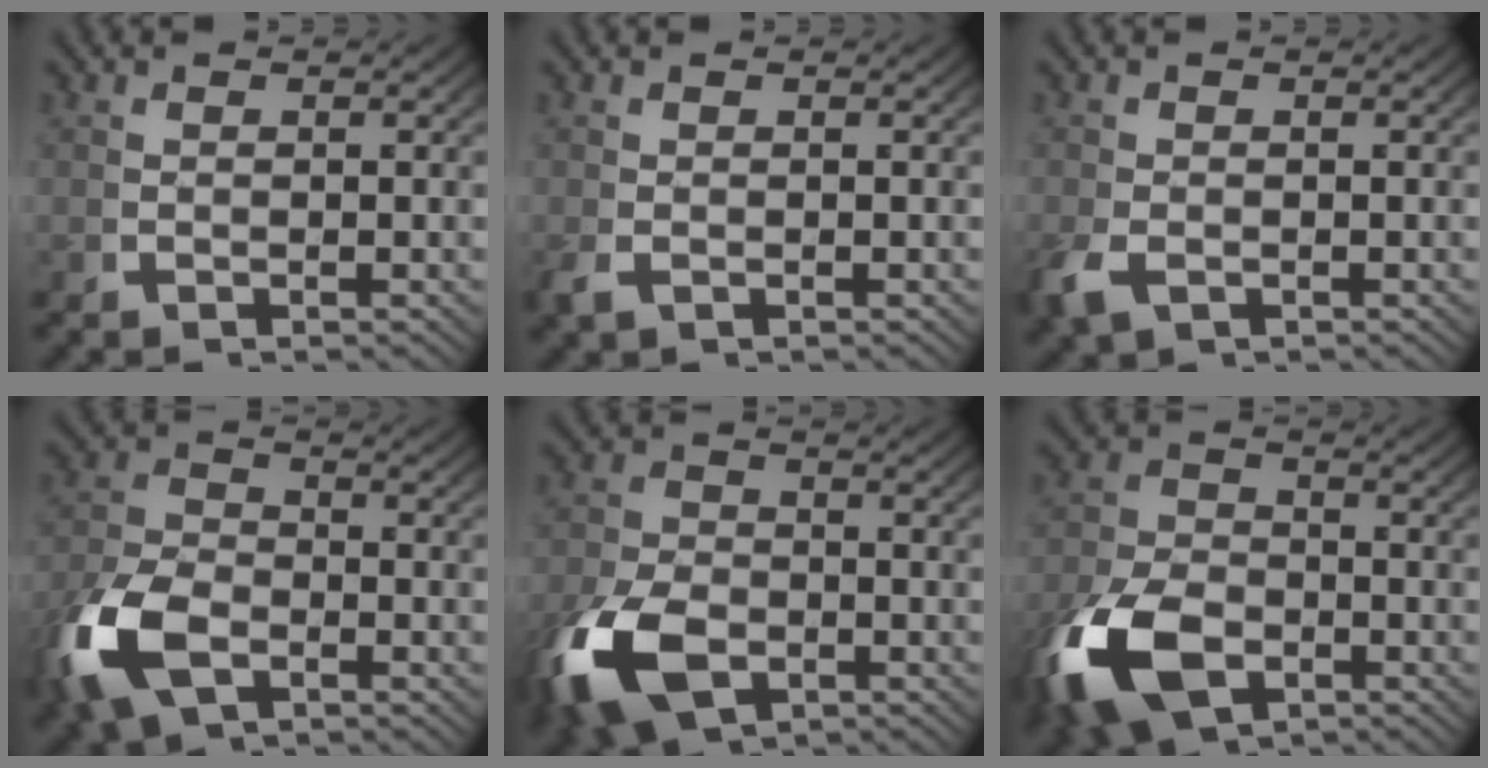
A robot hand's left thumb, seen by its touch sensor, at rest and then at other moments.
{"total": 1.2, "force": [-0.5, 0.9, 0.6], "torque": [-0.019, -0.006, -0.004]}
{"total": 2.6, "force": [-1.2, 1.8, 1.4], "torque": [-0.038, -0.010, -0.016]}
{"total": 7.4, "force": [-2.9, 4.7, 4.9], "torque": [-0.132, -0.016, -0.045]}
{"total": 7.9, "force": [-3.5, 4.9, 5.1], "torque": [-0.119, -0.030, -0.049]}
{"total": 8.8, "force": [-3.9, 5.5, 5.7], "torque": [-0.130, -0.031, -0.056]}